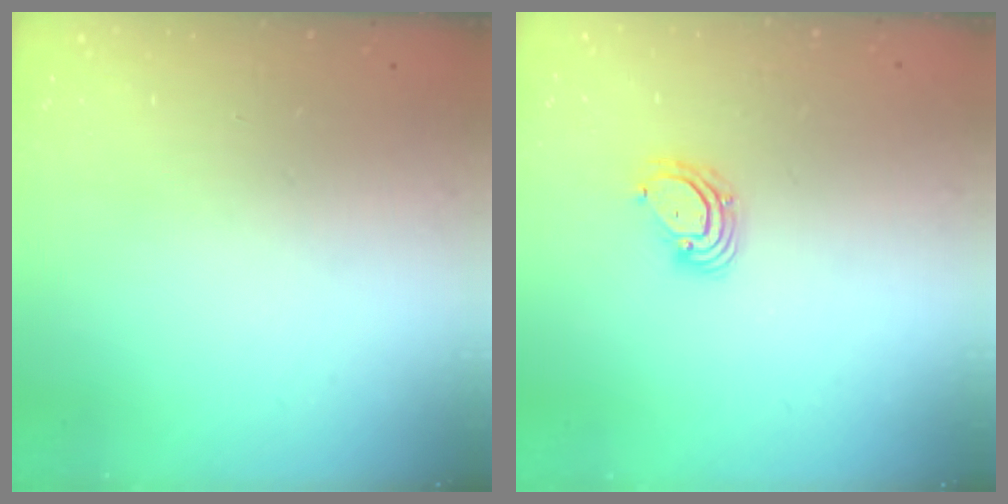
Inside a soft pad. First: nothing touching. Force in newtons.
{"total": 5.2, "press": 5.2, "slide": 0.6}